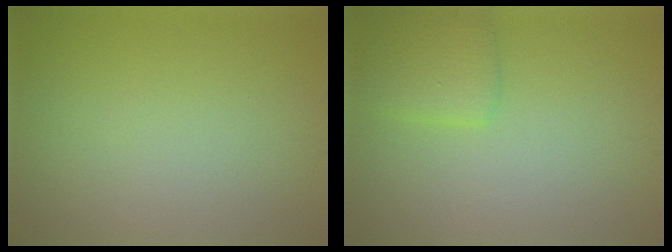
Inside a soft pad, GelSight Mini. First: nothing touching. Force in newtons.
{"total": 2.7, "press": 2.7, "slide": 0.0}